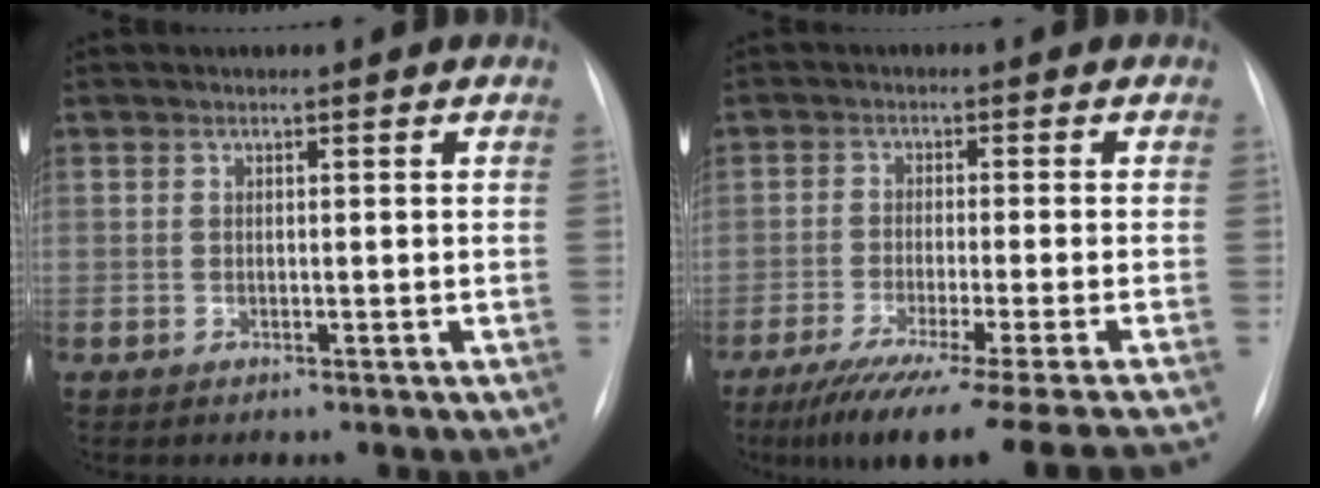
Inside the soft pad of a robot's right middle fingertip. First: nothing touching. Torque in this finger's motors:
{"motor_torque": [0.81, -0.78, 0.19, 0.07]}